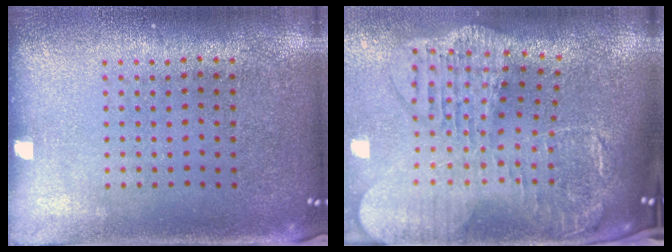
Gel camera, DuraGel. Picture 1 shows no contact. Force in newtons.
{"total": 3.3, "press": 2.6, "slide": 2.0}